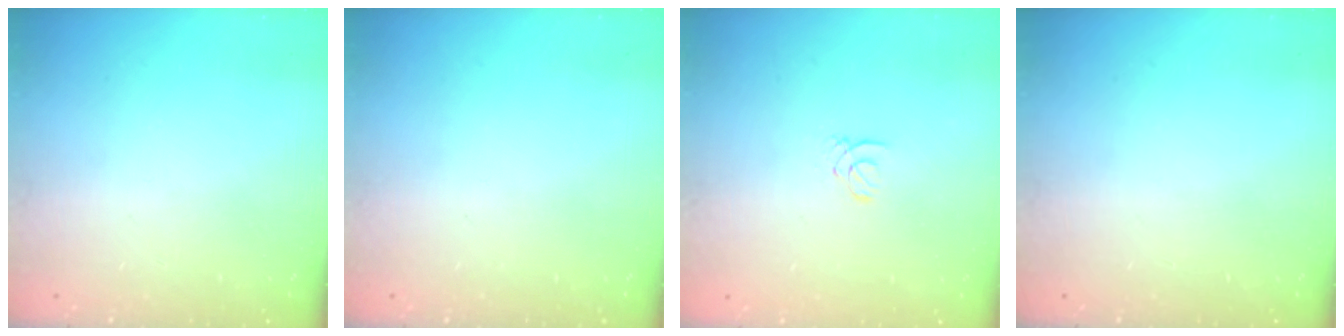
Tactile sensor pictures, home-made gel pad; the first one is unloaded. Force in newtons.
{"total": 0.0}
{"total": 1.0, "press": 1.0, "slide": 0.1}
{"total": 0.0}